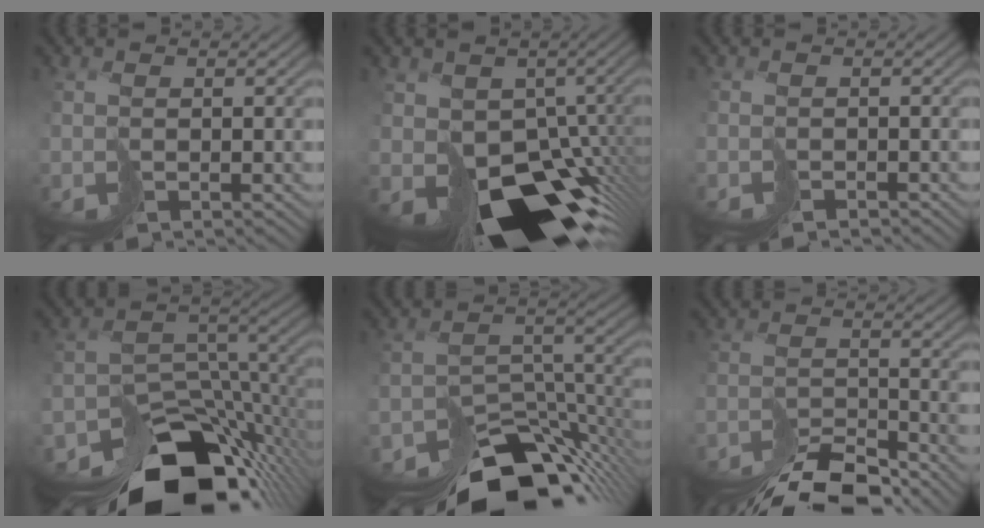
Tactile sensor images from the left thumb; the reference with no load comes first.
{"total": 14.3, "force": [-6.0, 9.1, 9.2], "torque": [-0.167, -0.030, -0.073]}
{"total": 1.4, "force": [-1.4, 0.1, -0.2], "torque": [0.011, -0.001, -0.027]}
{"total": 14.6, "force": [-10.2, 7.2, 7.5], "torque": [-0.130, -0.032, -0.147]}
{"total": 14.3, "force": [-11.8, 5.1, 6.2], "torque": [-0.102, -0.018, -0.170]}
{"total": 9.9, "force": [-9.4, 0.8, 2.9], "torque": [-0.031, -0.004, -0.149]}